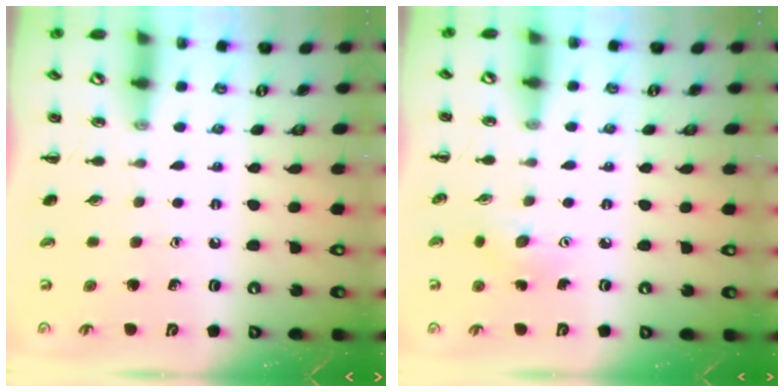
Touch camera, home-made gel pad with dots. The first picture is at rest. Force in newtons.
{"total": 3.6, "press": 3.5, "slide": 1.1}